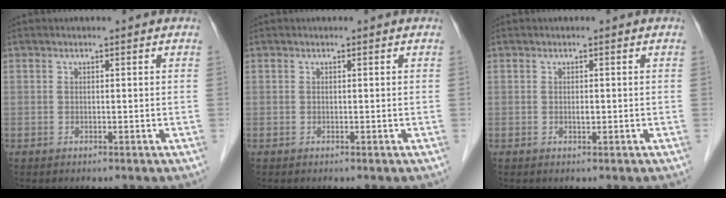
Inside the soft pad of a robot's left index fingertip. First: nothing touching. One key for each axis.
{"total": 0.0}
{"total": 0.5, "fx": -0.1, "fy": 0.3, "fz": 0.5, "tx": -0.008, "ty": 0.000, "tz": -0.003}